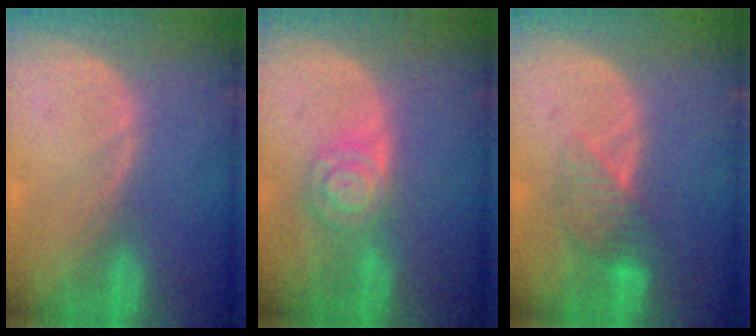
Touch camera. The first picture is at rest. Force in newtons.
{"total": 5.5, "press": 4.9, "slide": 2.6}
{"total": 4.2, "press": 4.1, "slide": 0.5}